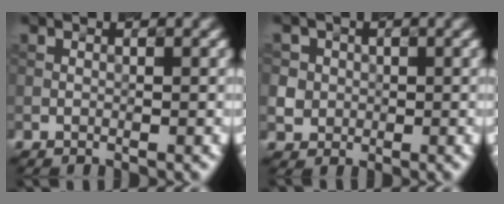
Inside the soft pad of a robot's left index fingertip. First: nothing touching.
{"total": 4.3, "force": [1.2, 3.9, 1.3], "torque": [-0.024, 0.016, 0.018]}